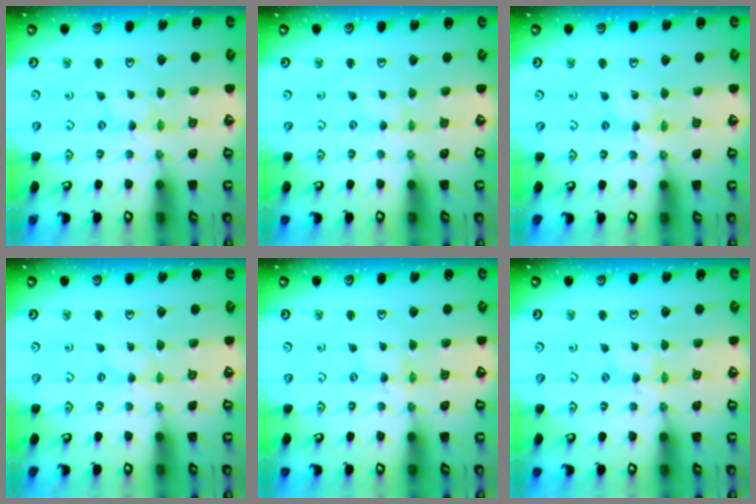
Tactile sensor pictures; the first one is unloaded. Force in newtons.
{"total": 0.7, "press": 0.6, "slide": 0.2}
{"total": 2.0, "press": 1.9, "slide": 0.3}
{"total": 1.1, "press": 1.0, "slide": 0.3}
{"total": 1.1, "press": 1.1, "slide": 0.1}
{"total": 0.7, "press": 0.6, "slide": 0.2}